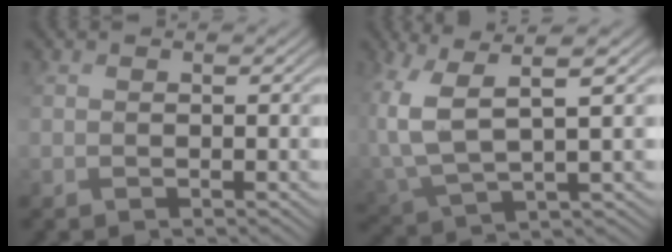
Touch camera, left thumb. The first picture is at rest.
{"total": 7.5, "force": [2.8, 3.1, 6.2], "torque": [-0.154, 0.012, 0.055]}